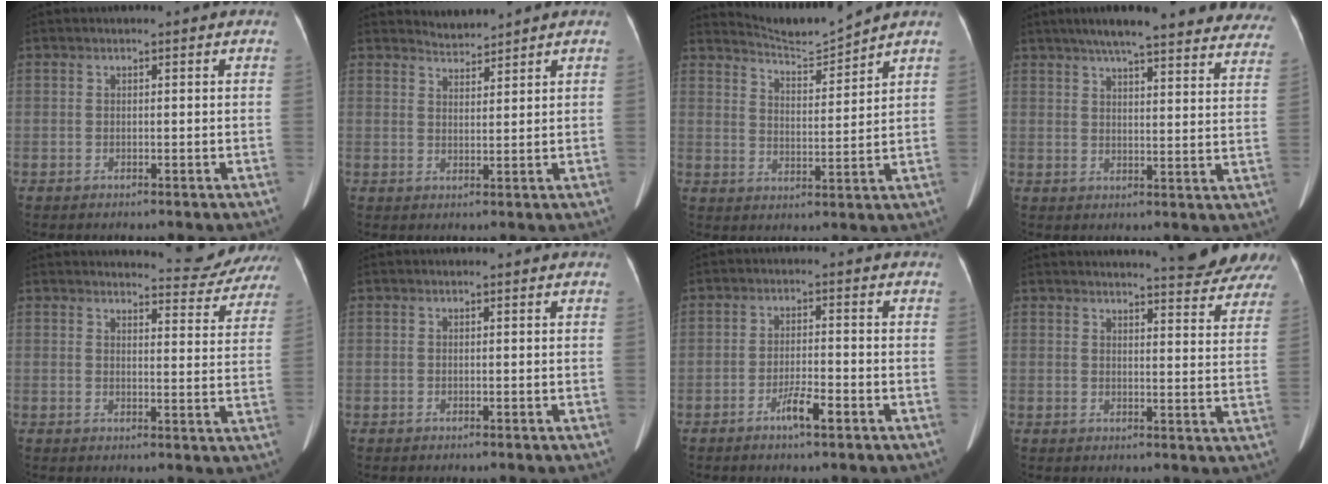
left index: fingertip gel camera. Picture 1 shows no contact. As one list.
[{"total": 2.4, "force": [2.3, -0.3, -0.6], "torque": [0.000, 0.000, 0.049]}, {"total": 4.8, "force": [4.6, -0.9, -0.5], "torque": [0.002, -0.010, 0.089]}, {"total": 26.8, "force": [23.1, 4.1, 13.0], "torque": [-0.185, -0.017, 0.270]}, {"total": 9.9, "force": [9.8, 1.3, 0.9], "torque": [0.003, -0.034, 0.096]}, {"total": 0.0}, {"total": 3.7, "force": [-2.2, 0.4, 3.0], "torque": [-0.056, -0.001, -0.040]}, {"total": 14.0, "force": [12.9, 1.7, 5.2], "torque": [-0.051, -0.039, 0.130]}]